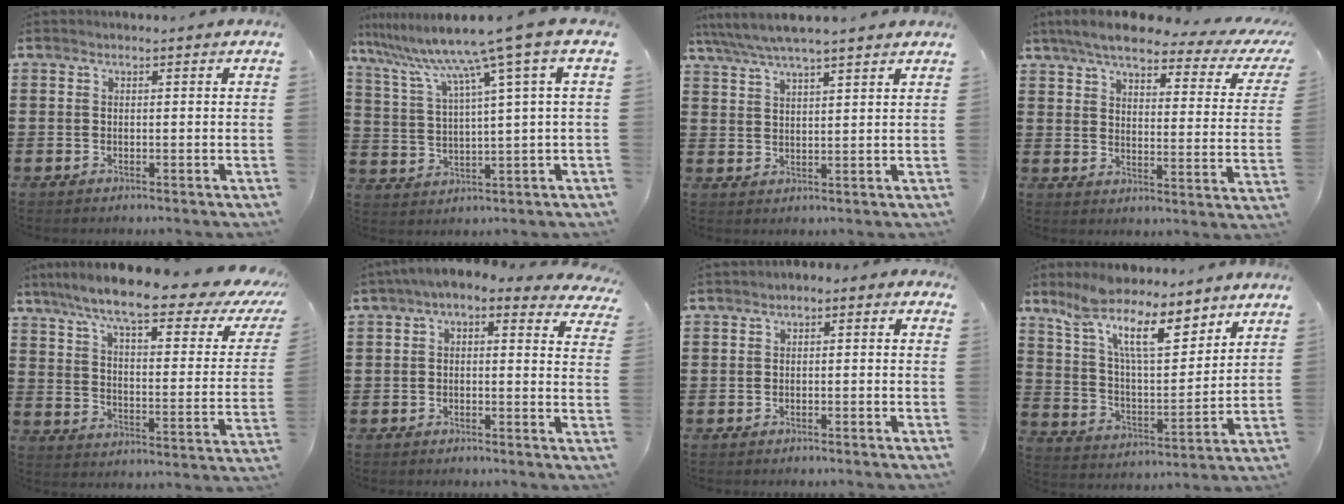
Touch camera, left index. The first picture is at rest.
{"total": 10.1, "force": [6.7, -1.0, 7.4], "torque": [-0.178, -0.043, 0.102]}
{"total": 5.0, "force": [4.3, 0.7, 2.4], "torque": [-0.059, -0.011, 0.076]}
{"total": 6.6, "force": [5.4, 0.8, 3.7], "torque": [-0.098, -0.025, 0.091]}
{"total": 9.4, "force": [7.2, 0.4, 6.1], "torque": [-0.136, -0.048, 0.114]}
{"total": 2.2, "force": [0.4, 0.9, 2.0], "torque": [-0.042, 0.002, 0.000]}
{"total": 1.7, "force": [-1.6, 0.5, 0.3], "torque": [-0.018, 0.000, -0.039]}
{"total": 12.2, "force": [8.9, 3.5, 7.6], "torque": [-0.164, -0.035, 0.159]}